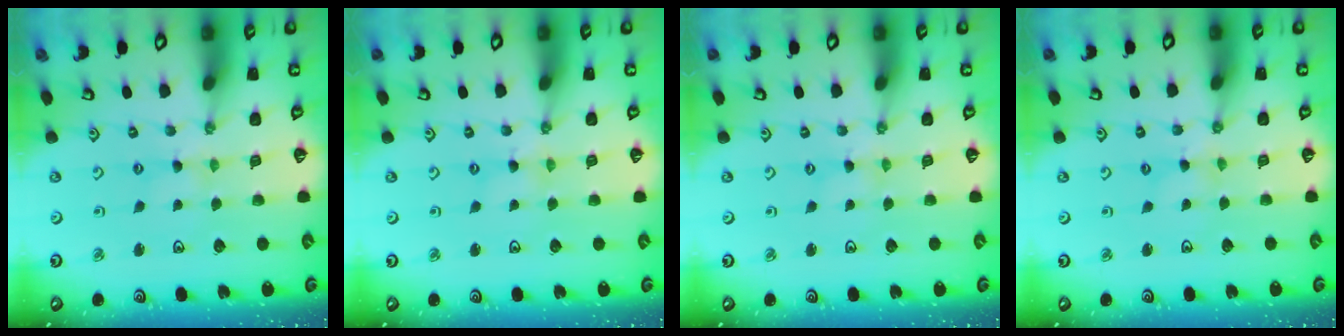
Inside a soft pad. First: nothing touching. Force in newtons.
{"total": 1.7, "press": 1.7, "slide": 0.2}
{"total": 0.6, "press": 0.6, "slide": 0.2}
{"total": 0.0}